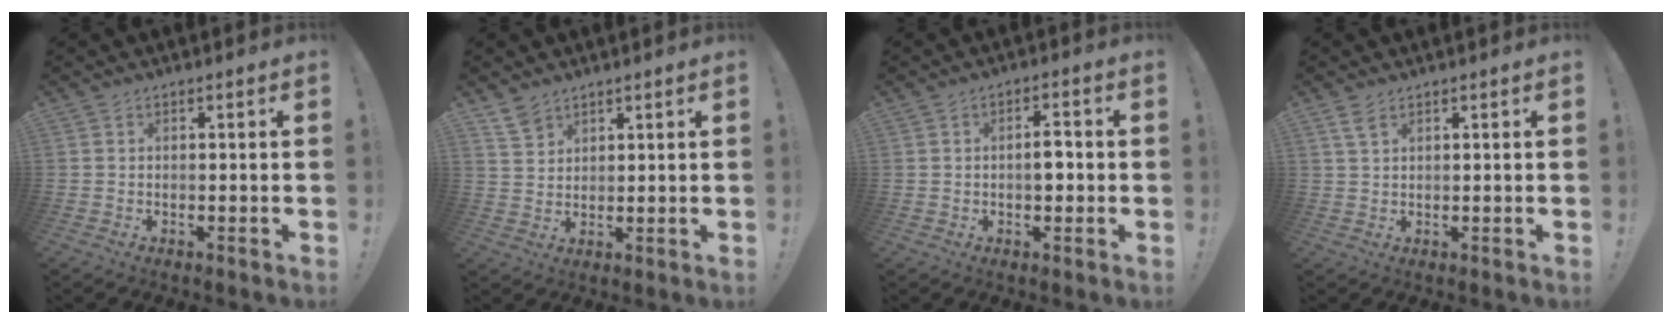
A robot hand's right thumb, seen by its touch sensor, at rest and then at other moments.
{"total": 4.7, "force": [3.7, 2.6, 1.2], "torque": [-0.014, -0.024, 0.072]}
{"total": 4.4, "force": [-0.3, 2.9, 3.3], "torque": [-0.046, 0.008, -0.009]}
{"total": 3.0, "force": [1.7, 1.3, 2.1], "torque": [-0.036, -0.003, 0.031]}